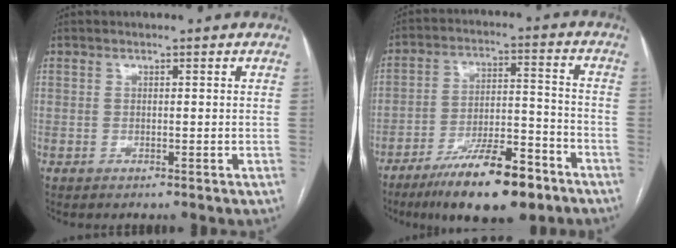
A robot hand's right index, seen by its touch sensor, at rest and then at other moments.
{"total": 14.8, "force": [-10.1, 3.6, 10.2], "torque": [-0.170, 0.002, -0.168]}